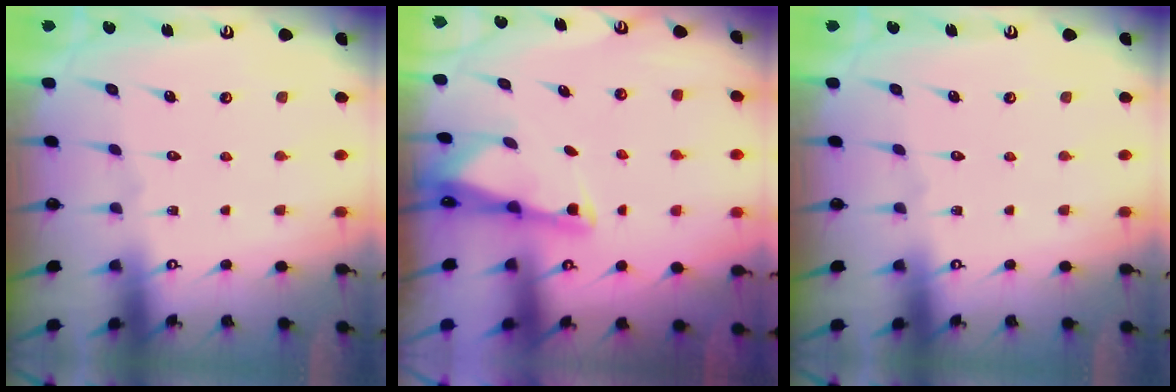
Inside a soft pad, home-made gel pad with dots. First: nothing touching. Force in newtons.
{"total": 2.1, "press": 2.0, "slide": 0.4}
{"total": 0.0}